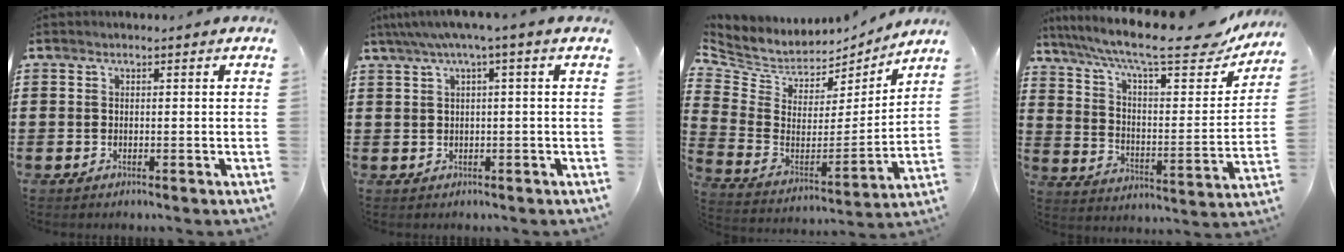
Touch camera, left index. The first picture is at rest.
{"total": 2.6, "force": [0.6, -0.3, 2.5], "torque": [-0.047, -0.004, 0.008]}
{"total": 5.2, "force": [4.2, 3.0, 0.7], "torque": [-0.049, -0.041, 0.073]}
{"total": 13.2, "force": [10.3, 1.8, 8.1], "torque": [-0.167, -0.062, 0.168]}